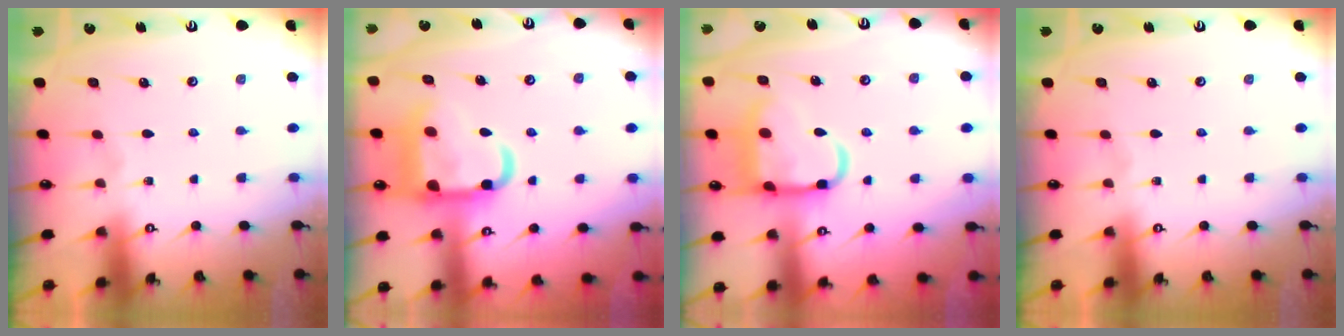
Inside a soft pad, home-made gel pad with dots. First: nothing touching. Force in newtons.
{"total": 16.2, "press": 16.1, "slide": 1.8}
{"total": 13.6, "press": 13.5, "slide": 1.5}
{"total": 0.0}